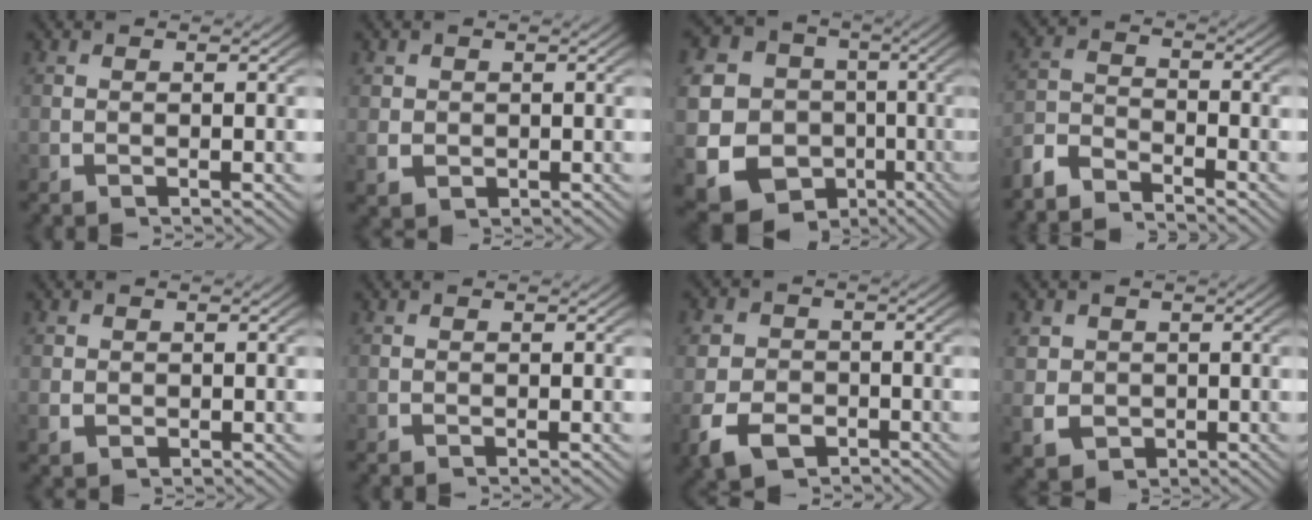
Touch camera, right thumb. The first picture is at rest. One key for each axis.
{"total": 2.4, "fx": 0.0, "fy": 2.1, "fz": 1.1, "tx": -0.029, "ty": -0.015, "tz": 0.011}
{"total": 19.7, "fx": -4.3, "fy": 17.3, "fz": 8.2, "tx": -0.226, "ty": -0.100, "tz": -0.059}
{"total": 3.7, "fx": -3.2, "fy": 1.5, "fz": 1.1, "tx": -0.021, "ty": -0.010, "tz": -0.066}
{"total": 1.6, "fx": 0.1, "fy": 1.5, "fz": 0.7, "tx": -0.018, "ty": -0.012, "tz": 0.010}
{"total": 0.0}
{"total": 5.2, "fx": -2.1, "fy": 3.9, "fz": 2.7, "tx": -0.052, "ty": -0.023, "tz": -0.030}
{"total": 4.8, "fx": -0.6, "fy": 4.2, "fz": 2.4, "tx": -0.062, "ty": -0.031, "tz": 0.006}